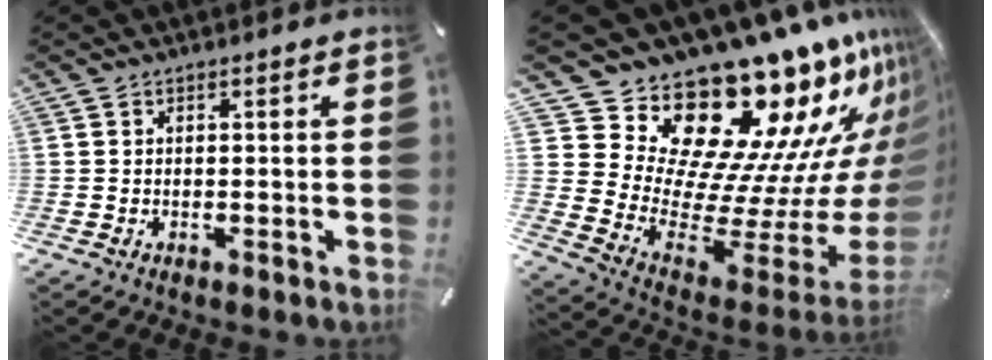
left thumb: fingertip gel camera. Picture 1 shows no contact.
{"total": 26.4, "force": [17.6, 13.7, 14.0], "torque": [-0.192, -0.205, 0.347]}